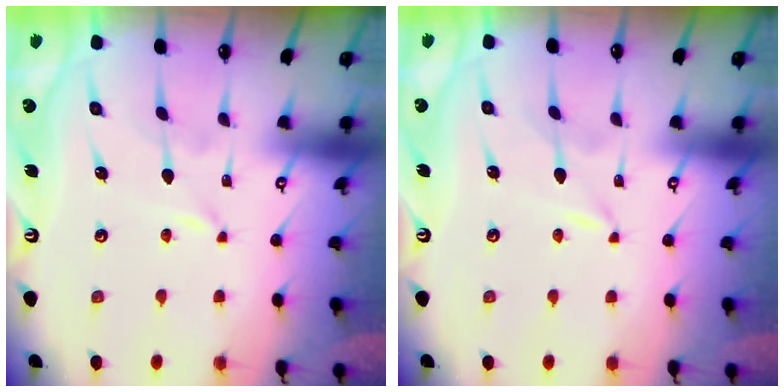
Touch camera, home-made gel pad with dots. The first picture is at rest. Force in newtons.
{"total": 0.0}